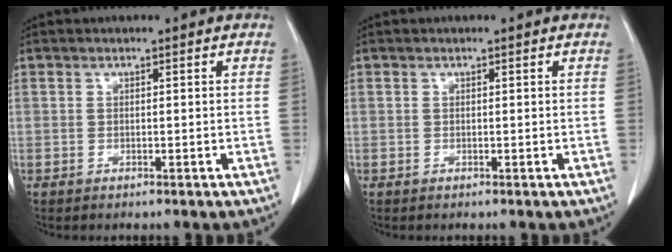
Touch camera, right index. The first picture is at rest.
{"total": 0.0}